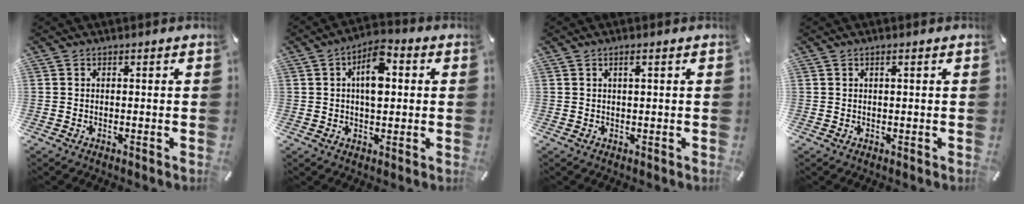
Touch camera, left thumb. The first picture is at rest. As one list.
[{"total": 8.4, "force": [1.6, 4.4, 6.9], "torque": [-0.102, 0.002, 0.024]}, {"total": 1.6, "force": [0.5, 0.2, 1.5], "torque": [-0.029, 0.001, 0.008]}, {"total": 1.1, "force": [0.3, 0.1, 1.0], "torque": [-0.018, 0.000, 0.005]}]